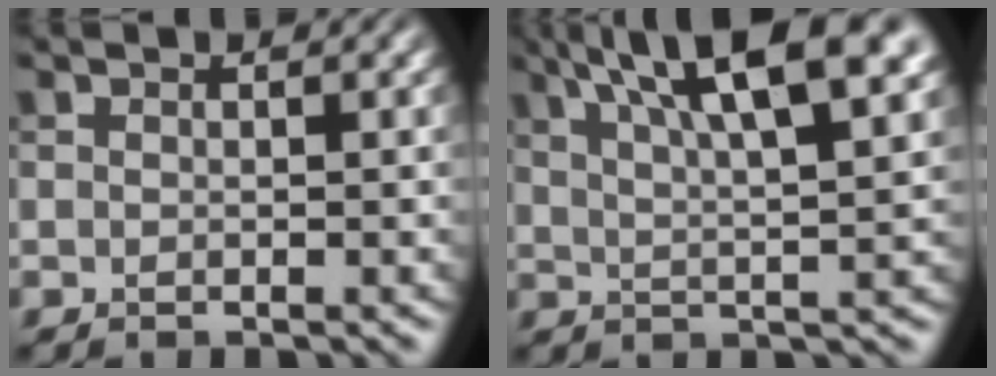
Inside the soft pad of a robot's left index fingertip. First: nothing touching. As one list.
[{"total": 11.0, "force": [6.3, 2.9, 8.6], "torque": [-0.112, 0.027, 0.085]}]